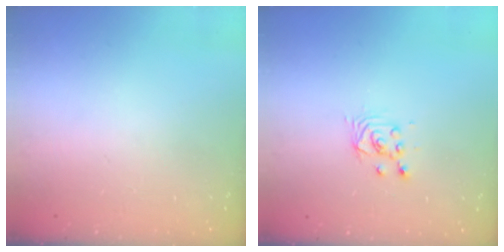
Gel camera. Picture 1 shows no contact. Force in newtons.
{"total": 2.6, "press": 2.6, "slide": 0.1}